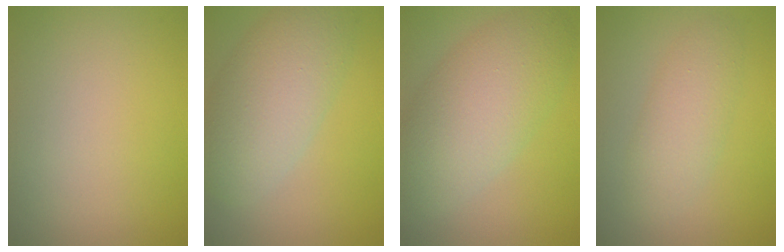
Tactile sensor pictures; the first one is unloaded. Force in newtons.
{"total": 6.7, "press": 6.7, "slide": 0.4}
{"total": 7.9, "press": 7.9, "slide": 0.5}
{"total": 3.2, "press": 3.2, "slide": 0.0}